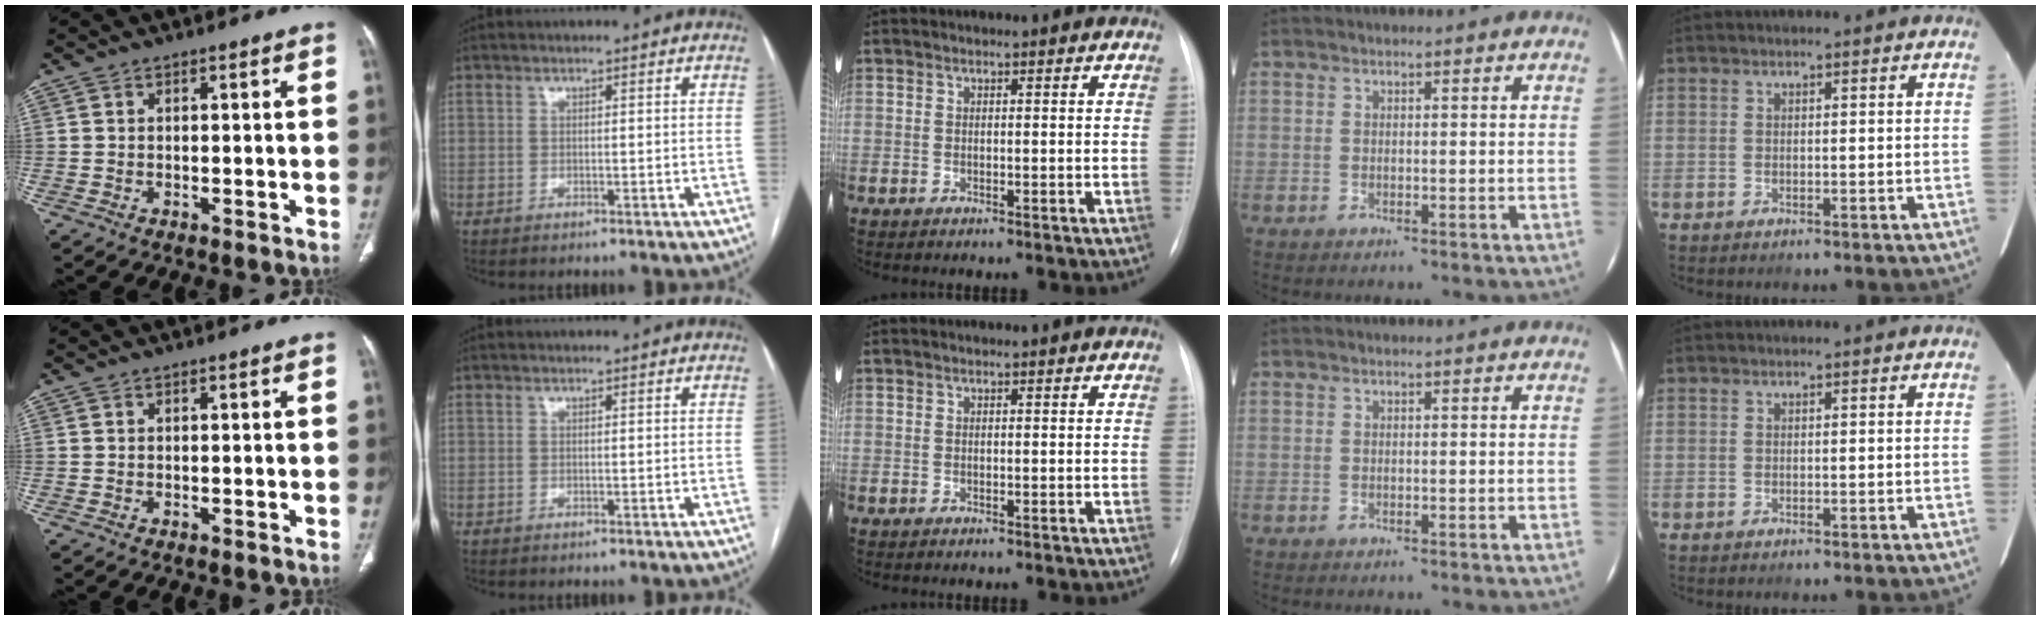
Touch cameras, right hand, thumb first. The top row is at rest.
{}